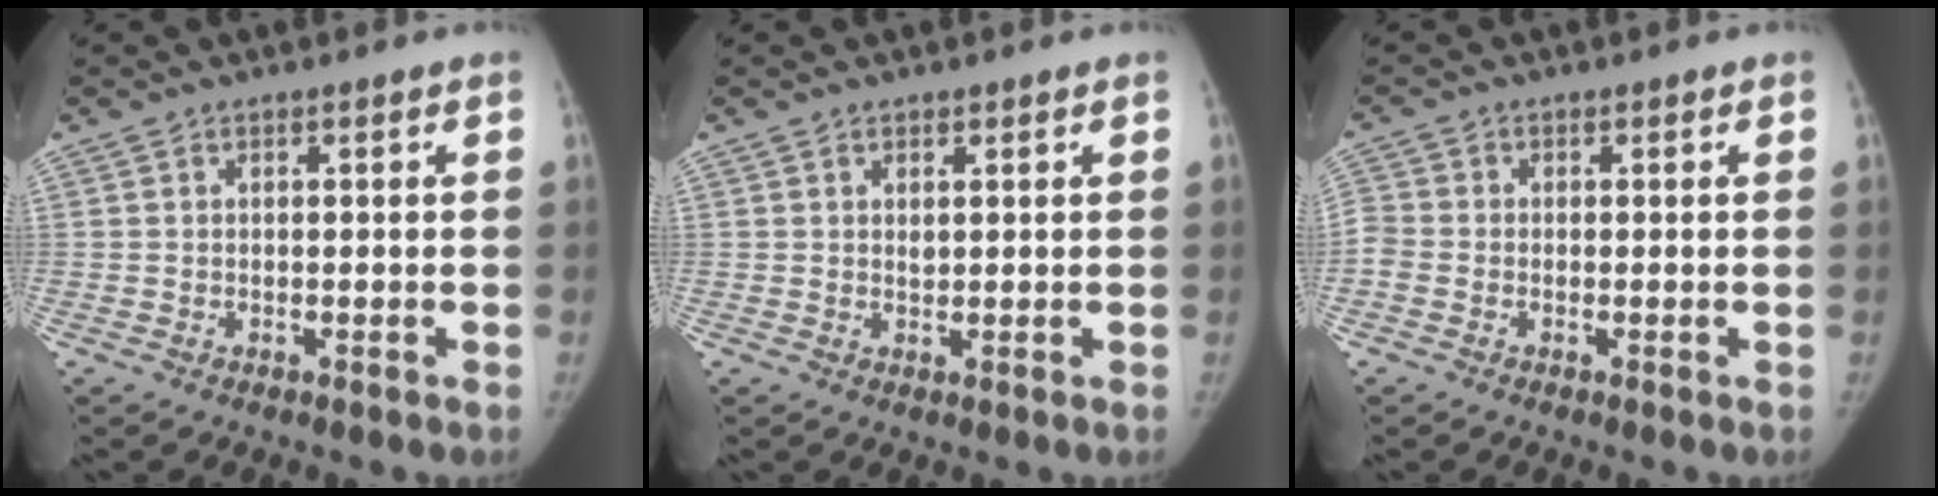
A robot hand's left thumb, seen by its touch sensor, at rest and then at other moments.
{"total": 1.2, "force": [0.6, 0.8, 0.7], "torque": [-0.006, -0.004, 0.010]}
{"total": 3.4, "force": [-0.9, 2.7, 1.9], "torque": [-0.048, 0.003, -0.027]}